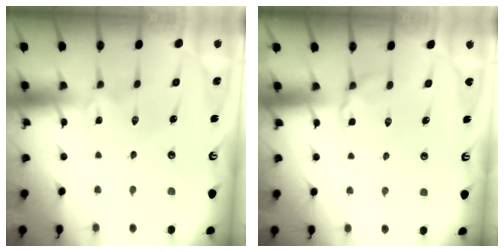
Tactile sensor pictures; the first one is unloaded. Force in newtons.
{"total": 4.6, "press": 4.4, "slide": 1.2}